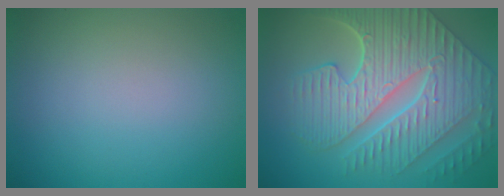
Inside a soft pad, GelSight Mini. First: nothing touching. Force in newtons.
{"total": 10.0, "press": 7.1, "slide": 7.0}